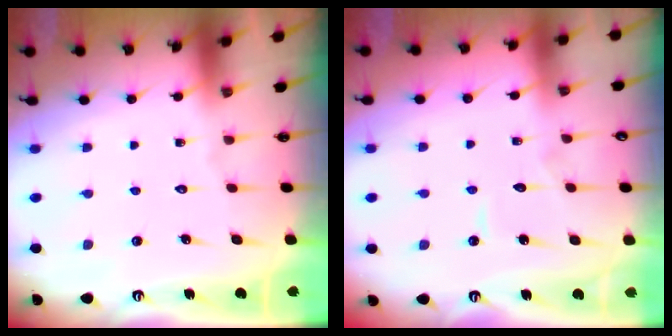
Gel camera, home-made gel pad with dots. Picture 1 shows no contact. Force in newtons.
{"total": 3.7, "press": 3.7, "slide": 0.1}